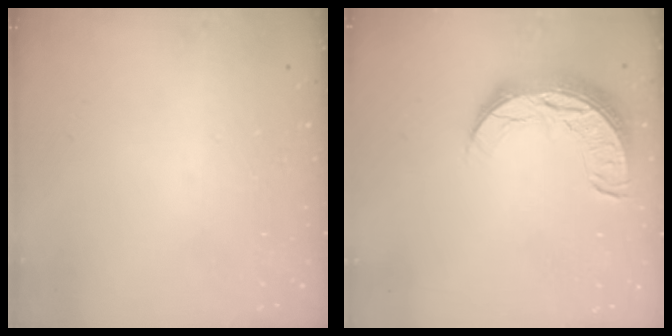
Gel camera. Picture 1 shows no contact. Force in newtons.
{"total": 11.5, "press": 11.5, "slide": 0.9}